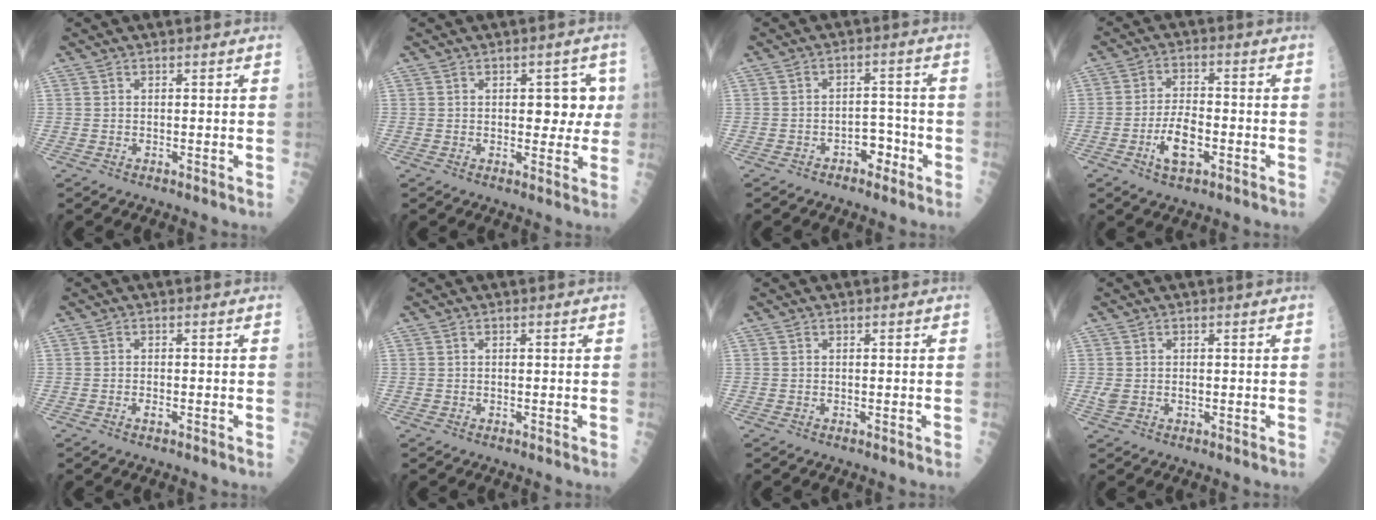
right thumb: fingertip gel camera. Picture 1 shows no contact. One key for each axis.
{"total": 5.8, "fx": 1.0, "fy": 3.5, "fz": 4.5, "tx": -0.011, "ty": 0.003, "tz": 0.010}
{"total": 4.1, "fx": -2.2, "fy": 2.6, "fz": 2.4, "tx": -0.010, "ty": 0.026, "tz": -0.035}
{"total": 7.1, "fx": -2.6, "fy": 3.1, "fz": 5.8, "tx": -0.104, "ty": 0.016, "tz": -0.046}
{"total": 0.7, "fx": -0.3, "fy": 0.3, "fz": 0.6, "tx": -0.010, "ty": 0.002, "tz": -0.005}
{"total": 0.0}
{"total": 0.0}
{"total": 2.3, "fx": -0.1, "fy": 1.6, "fz": 1.7, "tx": -0.041, "ty": 0.008, "tz": 0.001}